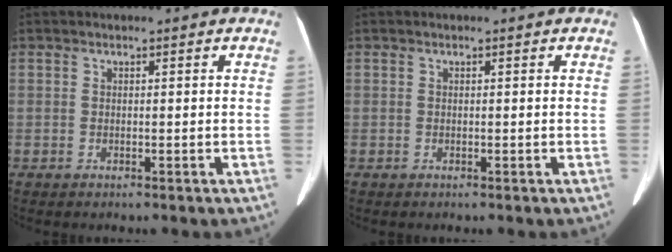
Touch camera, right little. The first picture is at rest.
{"total": 0.0}